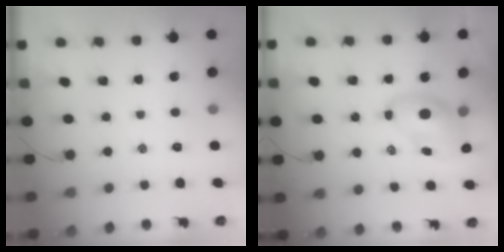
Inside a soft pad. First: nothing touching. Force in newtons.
{"total": 7.9, "press": 7.7, "slide": 1.7}